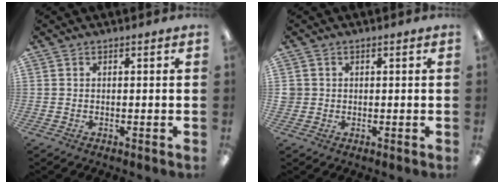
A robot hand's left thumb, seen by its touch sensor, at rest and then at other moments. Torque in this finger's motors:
{"motor_torque": [0.06, 0.23, 0.09, -0.34, -0.01]}